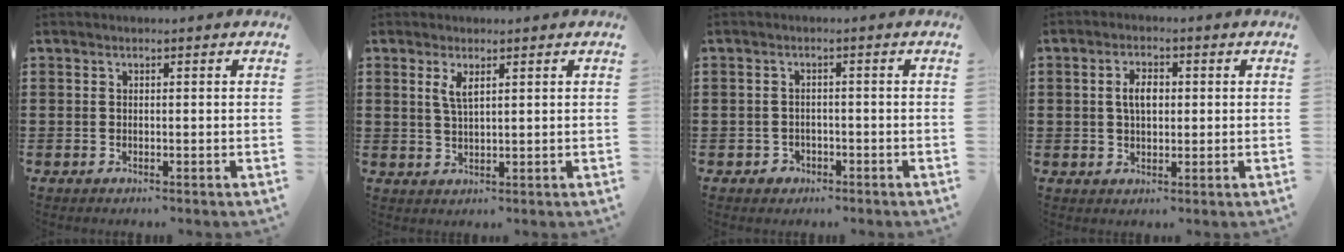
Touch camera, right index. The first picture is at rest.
{"total": 2.7, "force": [1.3, 0.8, 2.2], "torque": [-0.048, 0.005, 0.022]}
{"total": 1.7, "force": [-1.1, 1.2, 0.1], "torque": [-0.008, 0.002, -0.026]}
{"total": 3.9, "force": [0.5, 2.0, 3.3], "torque": [-0.060, 0.006, 0.005]}